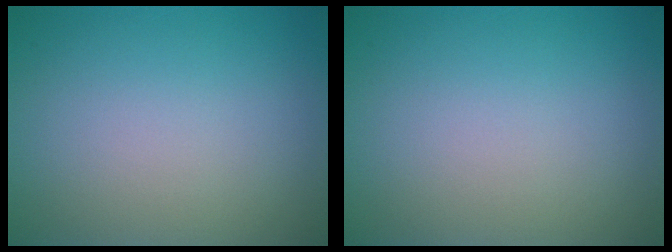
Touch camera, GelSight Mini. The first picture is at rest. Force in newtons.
{"total": 0.0}